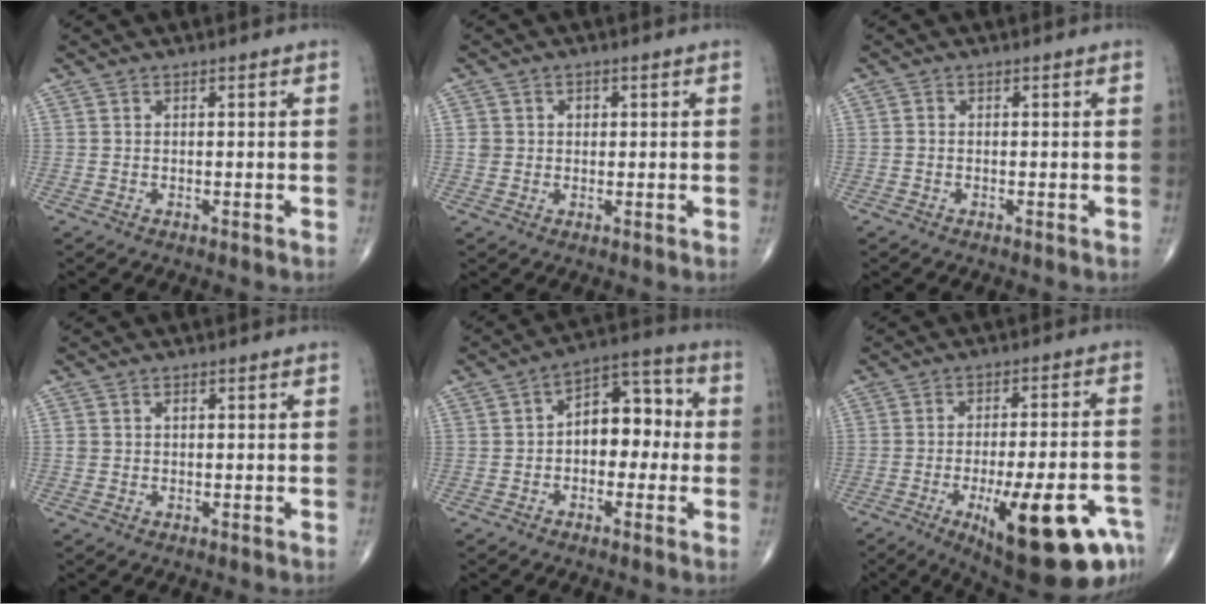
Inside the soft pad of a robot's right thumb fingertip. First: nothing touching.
{"total": 2.7, "force": [0.4, 2.5, 0.9], "torque": [-0.002, 0.002, 0.007]}
{"total": 0.5, "force": [-0.2, 0.4, 0.2], "torque": [-0.002, 0.001, -0.009]}
{"total": 1.1, "force": [0.2, 0.9, 0.6], "torque": [-0.009, 0.003, 0.006]}
{"total": 10.3, "force": [-0.3, 6.7, 7.9], "torque": [-0.077, 0.038, -0.020]}
{"total": 21.6, "force": [-9.9, 6.3, 18.2], "torque": [-0.204, 0.027, -0.126]}